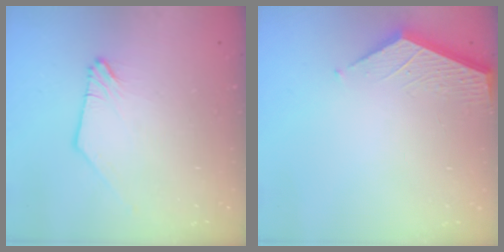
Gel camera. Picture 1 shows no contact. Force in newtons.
{"total": 3.6, "press": 3.6, "slide": 0.3}